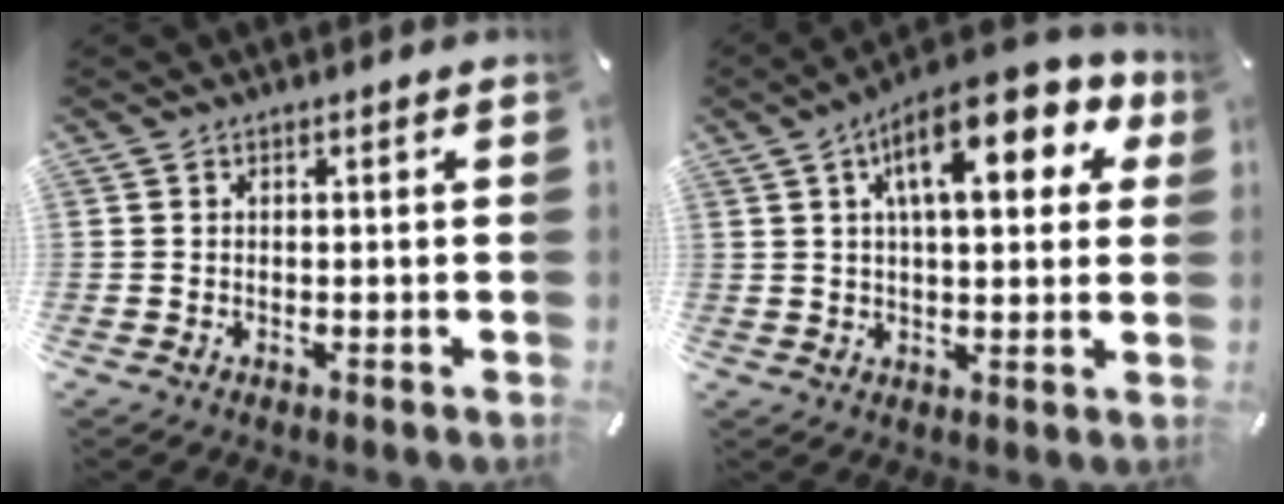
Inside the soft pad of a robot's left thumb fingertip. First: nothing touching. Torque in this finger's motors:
{"motor_torque": [1.09, 0.95, 1.88, -0.89, 0.25]}